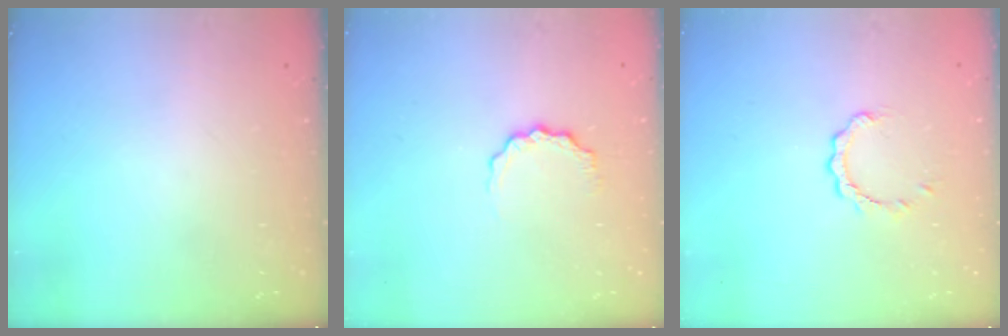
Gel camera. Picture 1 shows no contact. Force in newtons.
{"total": 5.6, "press": 5.5, "slide": 0.7}
{"total": 2.5, "press": 2.5, "slide": 0.3}